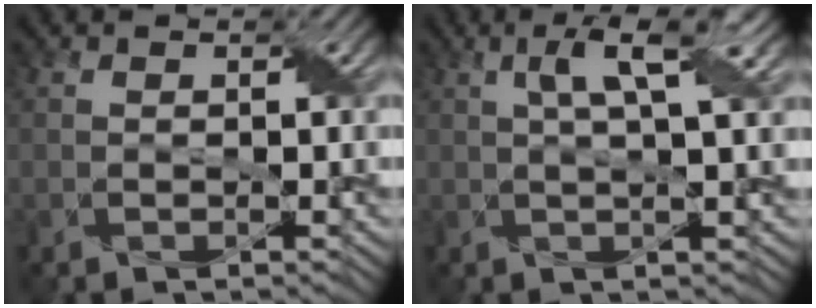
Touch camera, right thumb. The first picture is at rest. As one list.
[{"total": 5.8, "force": [2.1, 1.1, 5.3], "torque": [-0.091, 0.009, 0.038]}]